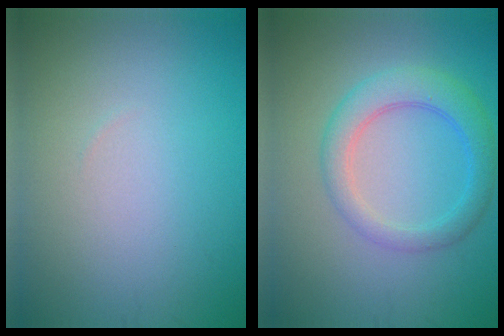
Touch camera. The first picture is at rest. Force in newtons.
{"total": 4.1, "press": 4.1, "slide": 0.1}